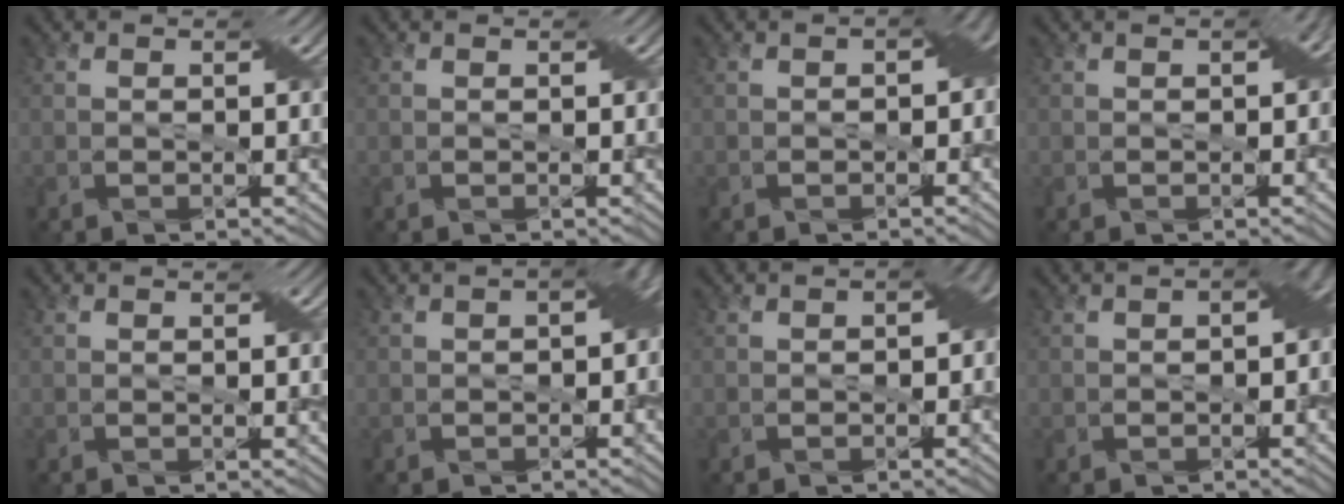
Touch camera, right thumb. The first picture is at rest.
{"total": 0.0}
{"total": 2.9, "force": [-0.4, 1.9, 2.2], "torque": [-0.024, -0.004, -0.008]}
{"total": 2.2, "force": [0.2, 1.1, 1.9], "torque": [-0.023, 0.006, 0.008]}
{"total": 0.0}
{"total": 4.2, "force": [-0.4, 2.5, 3.4], "torque": [-0.038, 0.000, -0.007]}
{"total": 3.0, "force": [-0.4, 1.9, 2.2], "torque": [-0.026, -0.005, -0.009]}
{"total": 4.1, "force": [-0.5, 2.4, 3.3], "torque": [-0.036, -0.001, -0.008]}